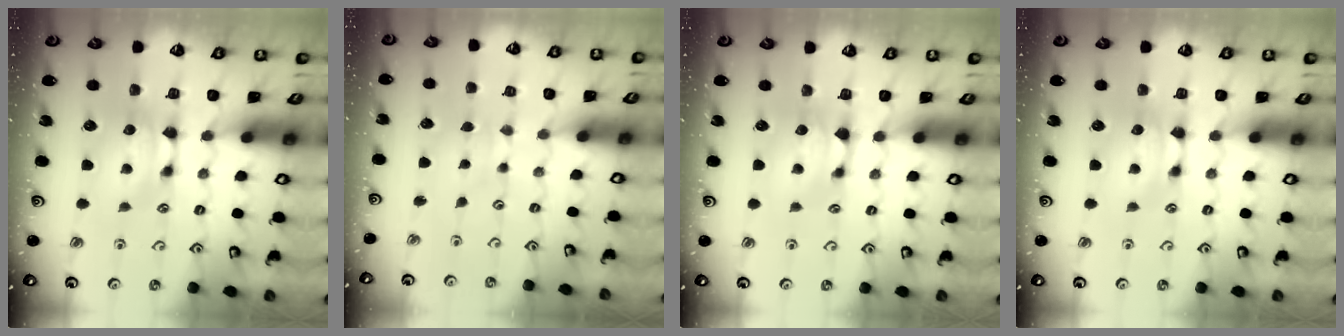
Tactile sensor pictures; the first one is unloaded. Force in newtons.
{"total": 2.6, "press": 2.6, "slide": 0.2}
{"total": 1.0, "press": 0.7, "slide": 0.6}
{"total": 0.0}